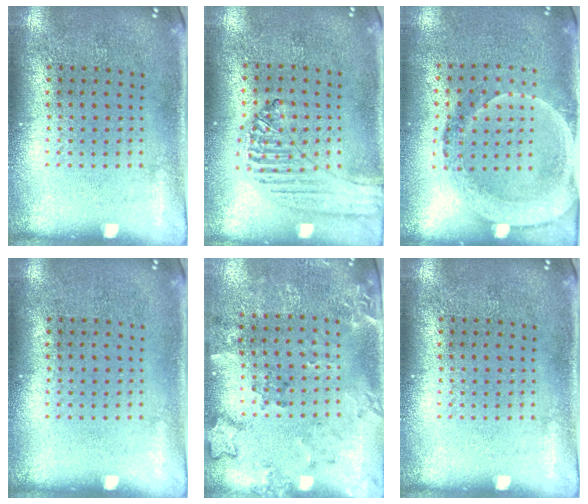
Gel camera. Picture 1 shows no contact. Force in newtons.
{"total": 0.9, "press": 0.9, "slide": 0.1}
{"total": 1.9, "press": 1.7, "slide": 0.9}
{"total": 0.0}
{"total": 1.9, "press": 1.5, "slide": 1.1}
{"total": 0.0}